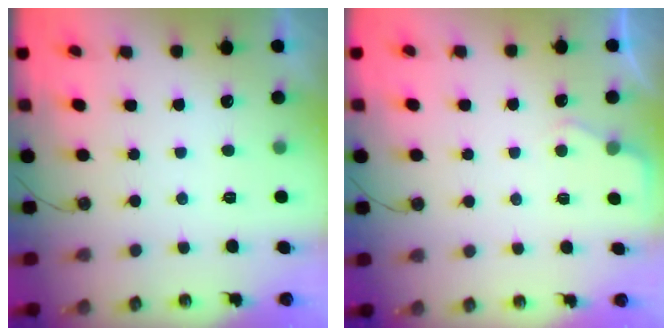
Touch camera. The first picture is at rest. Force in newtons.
{"total": 3.5, "press": 3.5, "slide": 0.5}